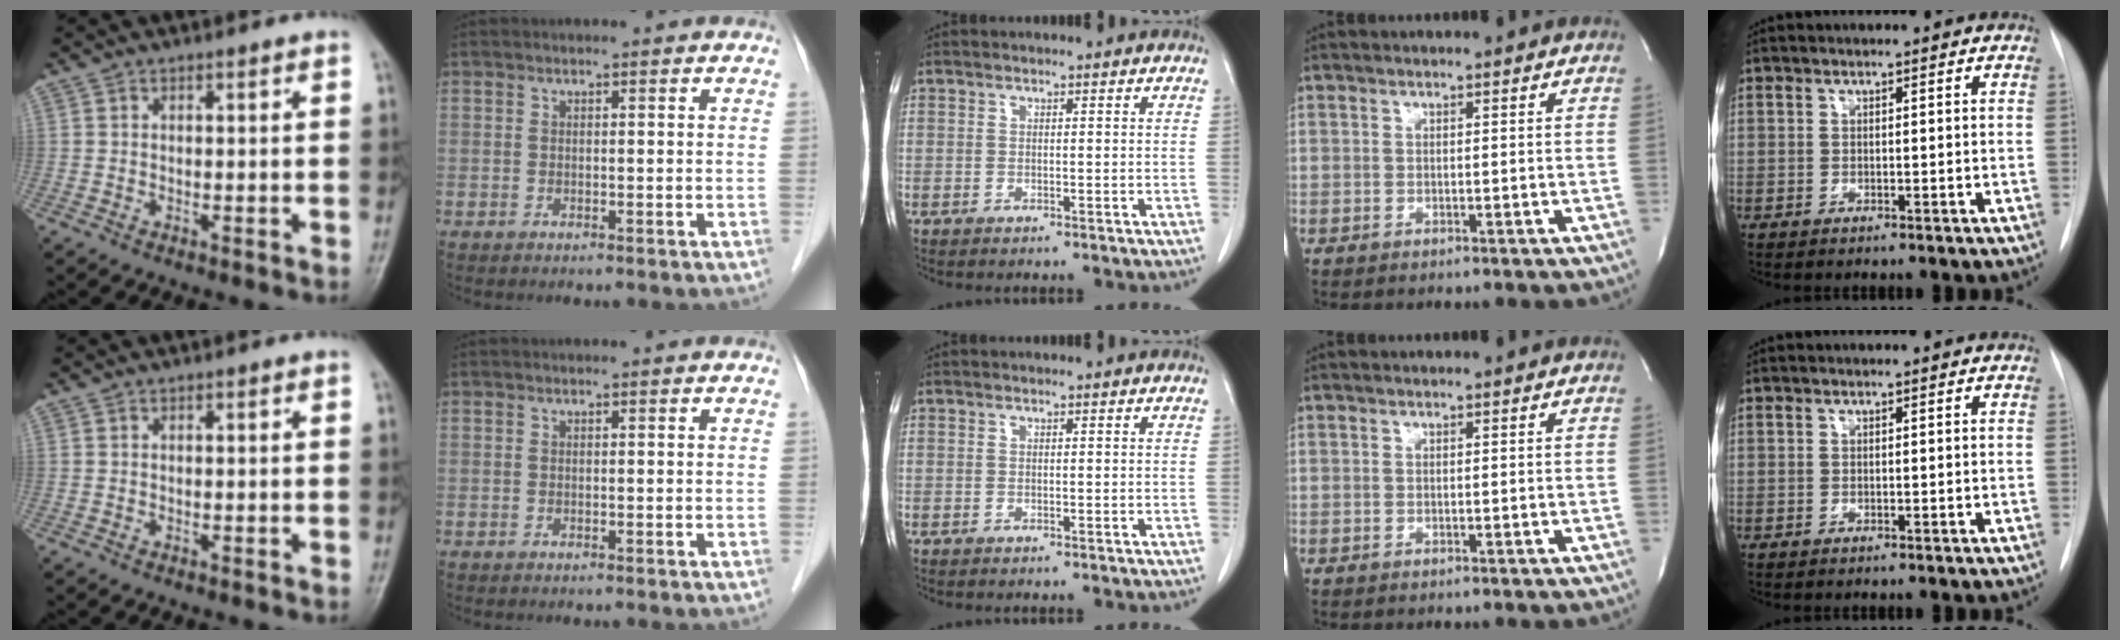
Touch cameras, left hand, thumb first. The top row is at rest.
{}